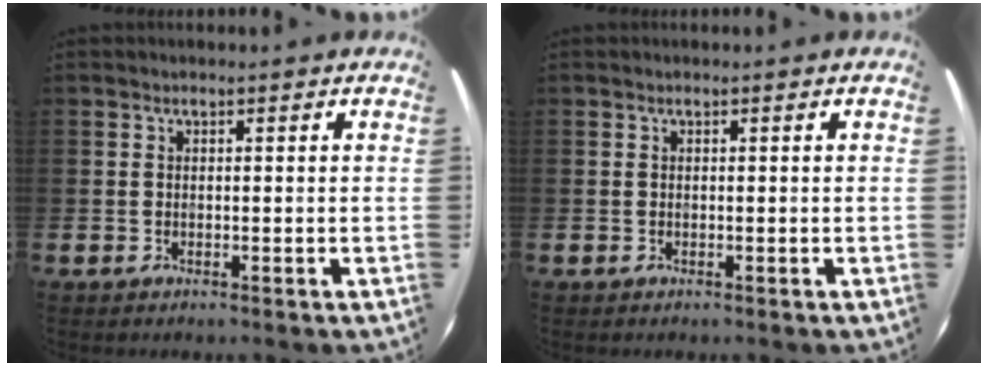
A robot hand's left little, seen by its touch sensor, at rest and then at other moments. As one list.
[{"total": 0.0}]